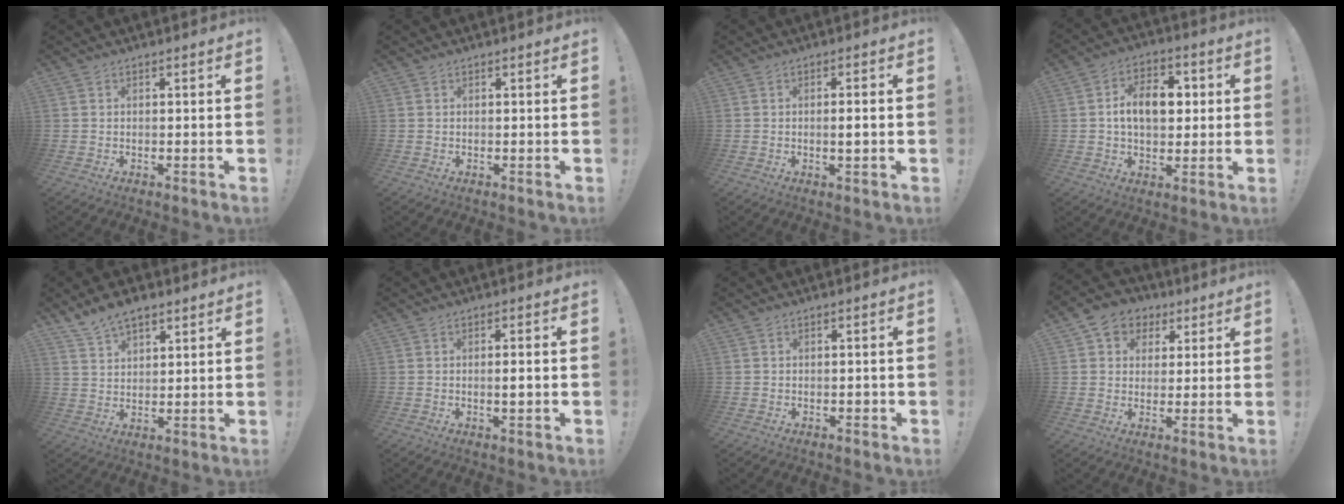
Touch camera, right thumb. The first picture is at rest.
{"total": 0.0}
{"total": 2.8, "force": [-0.3, 0.0, 2.8], "torque": [-0.041, -0.004, -0.010]}
{"total": 12.1, "force": [1.2, 7.9, 9.1], "torque": [-0.136, 0.018, 0.023]}
{"total": 7.5, "force": [5.7, 3.5, 3.3], "torque": [-0.057, -0.025, 0.107]}
{"total": 2.6, "force": [-0.3, 0.0, 2.6], "torque": [-0.028, -0.007, -0.010]}
{"total": 1.1, "force": [-0.5, 0.5, 0.7], "torque": [-0.009, 0.001, -0.009]}
{"total": 8.2, "force": [3.0, 7.2, 2.4], "torque": [-0.030, -0.011, 0.062]}